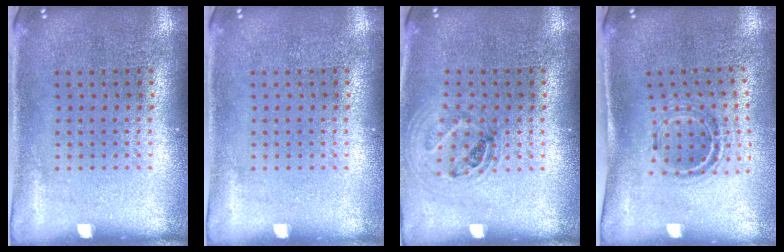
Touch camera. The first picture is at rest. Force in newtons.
{"total": 0.0}
{"total": 1.0, "press": 1.0, "slide": 0.2}
{"total": 0.9, "press": 0.9, "slide": 0.3}